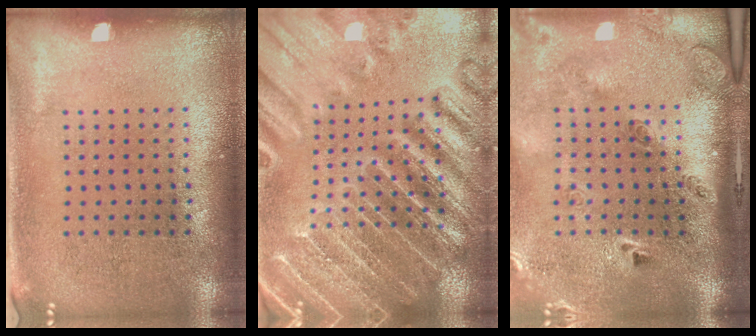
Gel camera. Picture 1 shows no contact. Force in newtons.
{"total": 4.2, "press": 3.9, "slide": 1.5}
{"total": 3.0, "press": 2.0, "slide": 2.2}